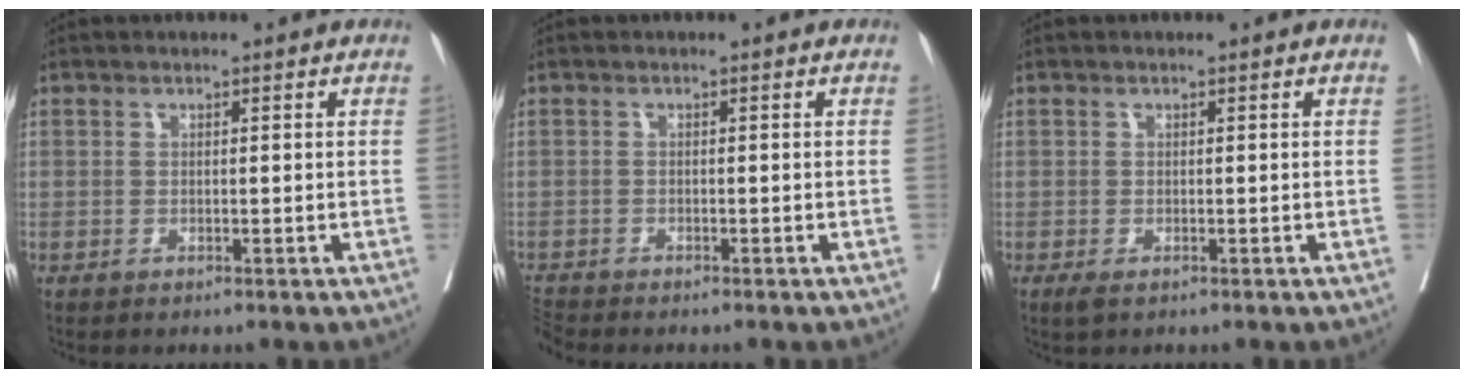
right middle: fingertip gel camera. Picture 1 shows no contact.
{"total": 2.2, "force": [-2.1, -0.7, -0.1], "torque": [-0.006, -0.016, -0.042]}
{"total": 1.1, "force": [-0.5, 0.4, 0.8], "torque": [-0.014, -0.004, -0.004]}